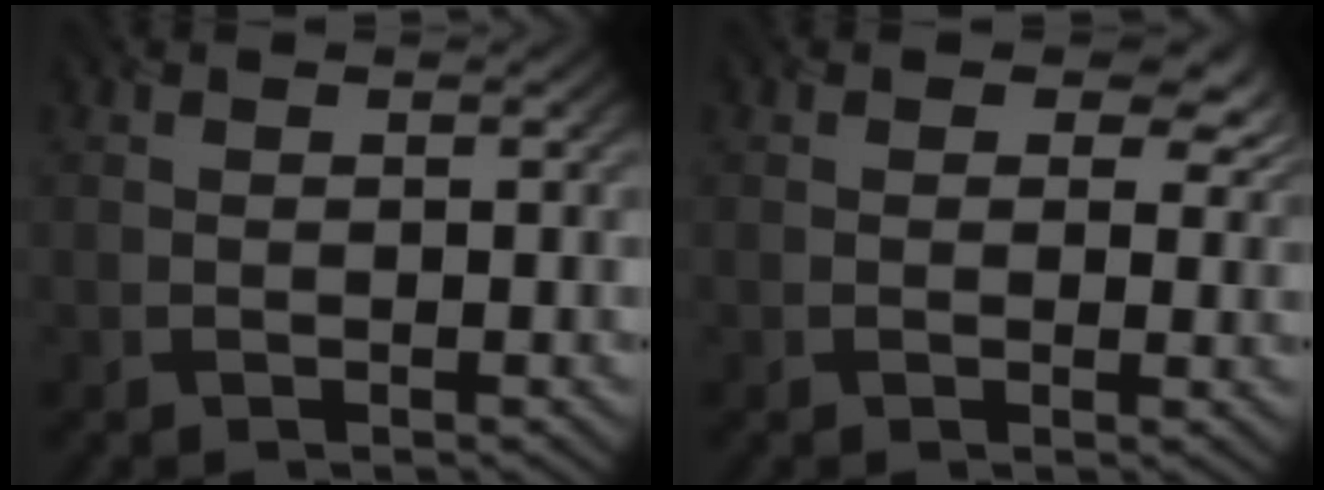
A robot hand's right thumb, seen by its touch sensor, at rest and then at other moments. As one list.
[{"total": 3.9, "force": [1.6, 2.6, 2.4], "torque": [-0.029, -0.010, 0.020]}]